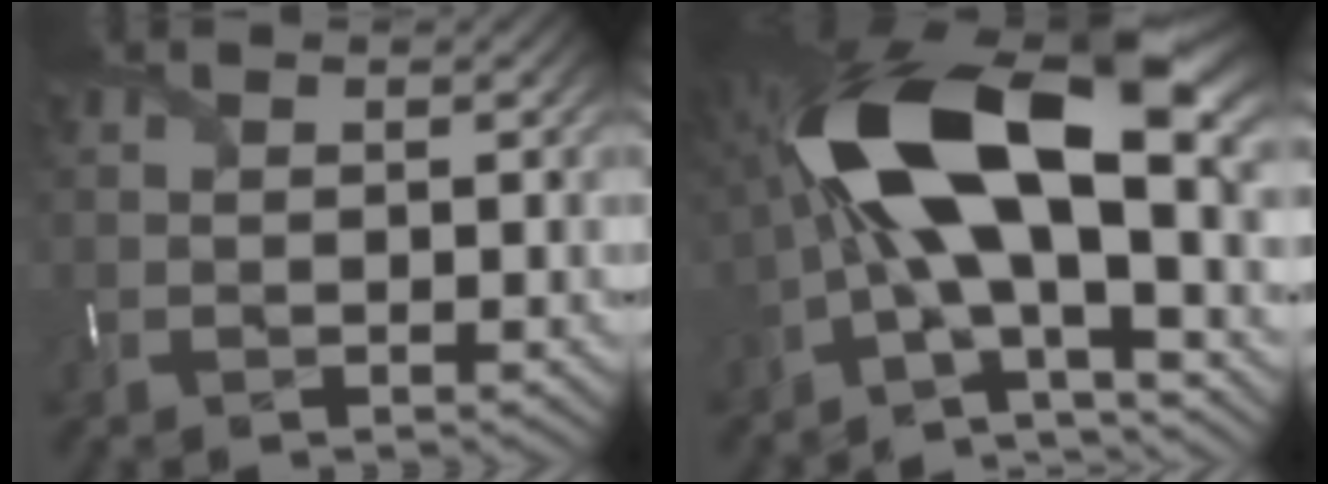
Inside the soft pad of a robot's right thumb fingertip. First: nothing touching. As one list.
[{"total": 19.3, "force": [0.7, 8.4, 17.4], "torque": [-0.316, 0.016, -0.001]}]